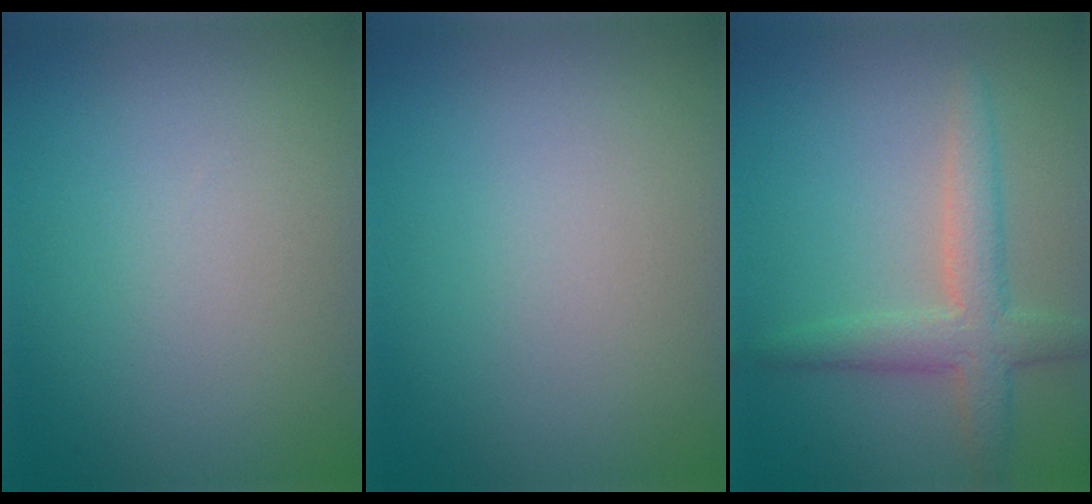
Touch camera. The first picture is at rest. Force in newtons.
{"total": 0.0}
{"total": 3.7, "press": 3.7, "slide": 0.2}